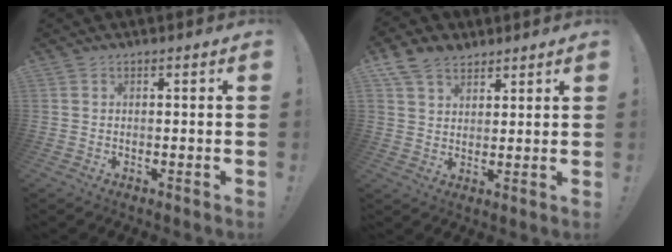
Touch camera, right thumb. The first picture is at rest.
{"total": 8.5, "force": [5.8, 5.3, 3.3], "torque": [-0.066, -0.022, 0.115]}